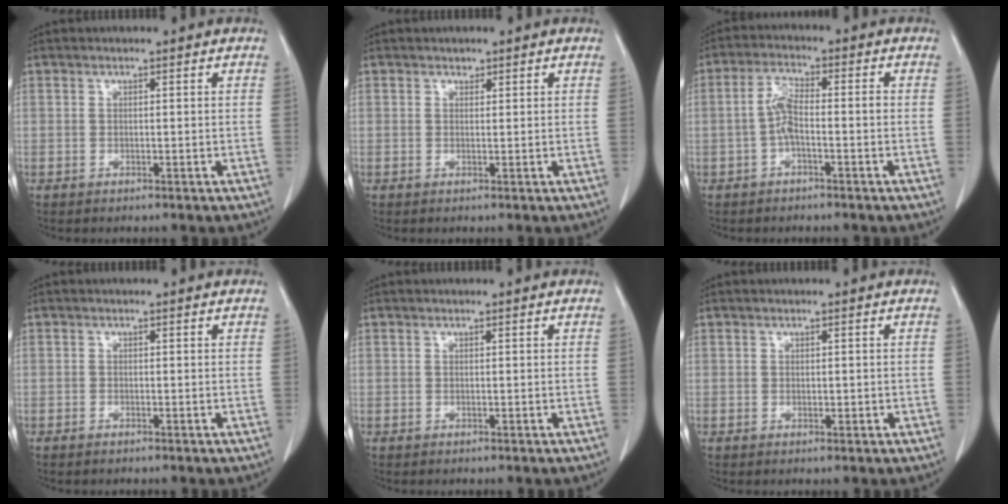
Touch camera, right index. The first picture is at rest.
{"total": 1.3, "force": [0.7, 1.0, 0.3], "torque": [-0.007, 0.005, 0.013]}
{"total": 5.2, "force": [-1.0, 1.7, 4.8], "torque": [-0.108, 0.017, -0.020]}
{"total": 0.9, "force": [-0.5, 0.5, 0.6], "torque": [-0.012, 0.000, -0.006]}
{"total": 0.0}
{"total": 1.4, "force": [-0.1, 0.9, 1.1], "torque": [-0.023, 0.000, 0.002]}